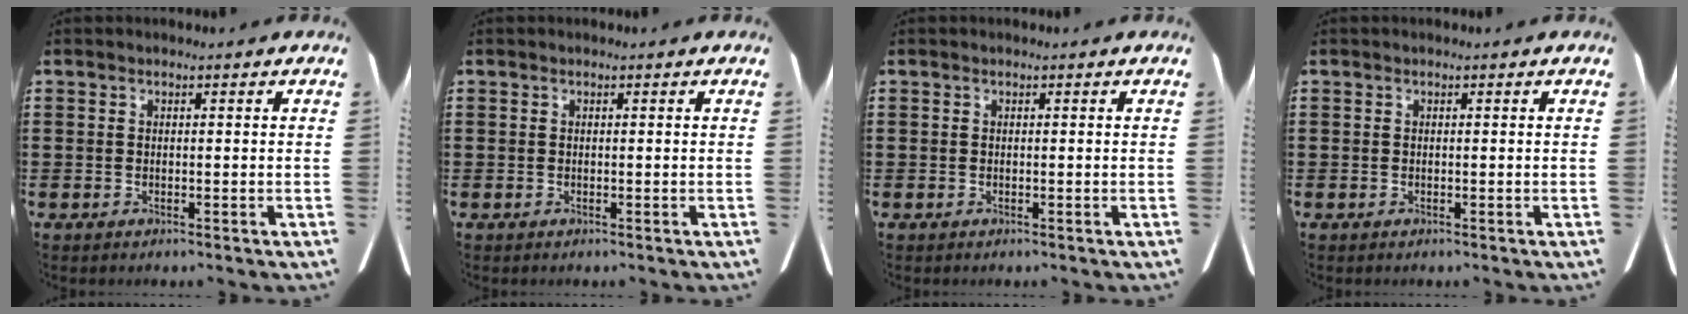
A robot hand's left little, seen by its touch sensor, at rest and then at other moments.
{"total": 0.0}
{"total": 0.0}
{"total": 0.0}